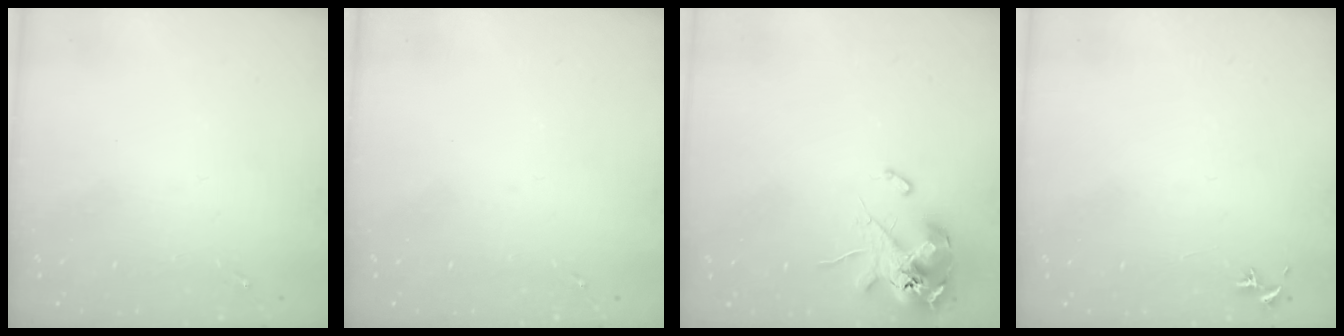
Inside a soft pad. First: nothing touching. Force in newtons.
{"total": 0.0}
{"total": 12.4, "press": 12.2, "slide": 2.2}
{"total": 0.8, "press": 0.7, "slide": 0.3}